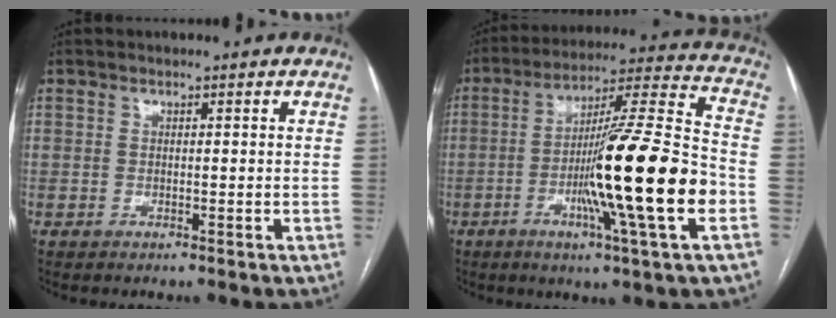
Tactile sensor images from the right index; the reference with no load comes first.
{"total": 20.7, "force": [-5.2, -0.7, 20.0], "torque": [-0.327, -0.009, -0.093]}